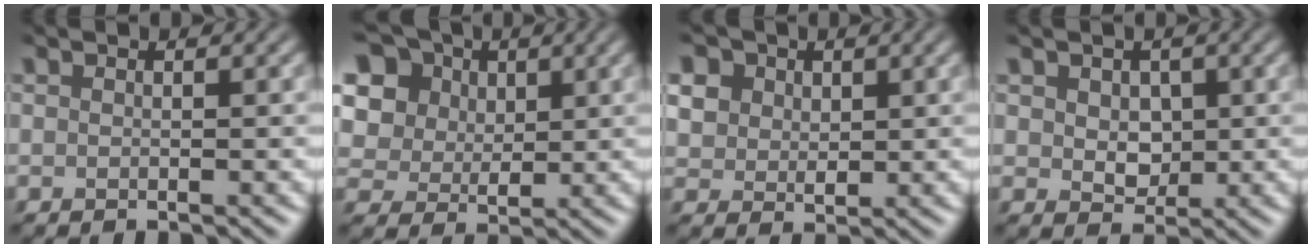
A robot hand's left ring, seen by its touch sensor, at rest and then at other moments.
{"total": 11.5, "force": [5.6, 8.4, 5.5], "torque": [-0.122, 0.031, 0.093]}
{"total": 6.7, "force": [3.1, 5.1, 3.0], "torque": [-0.085, 0.021, 0.047]}
{"total": 2.5, "force": [0.5, 1.9, 1.5], "torque": [-0.029, -0.005, 0.009]}